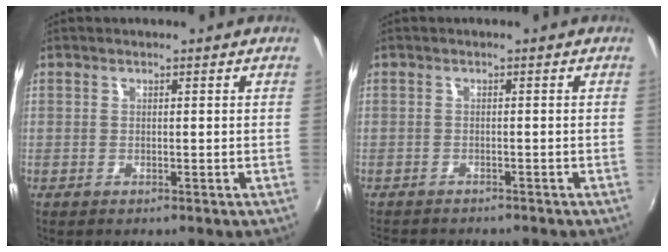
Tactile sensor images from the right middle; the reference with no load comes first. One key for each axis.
{"total": 4.3, "fx": -4.0, "fy": 0.9, "fz": 1.3, "tx": -0.037, "ty": -0.015, "tz": -0.063}